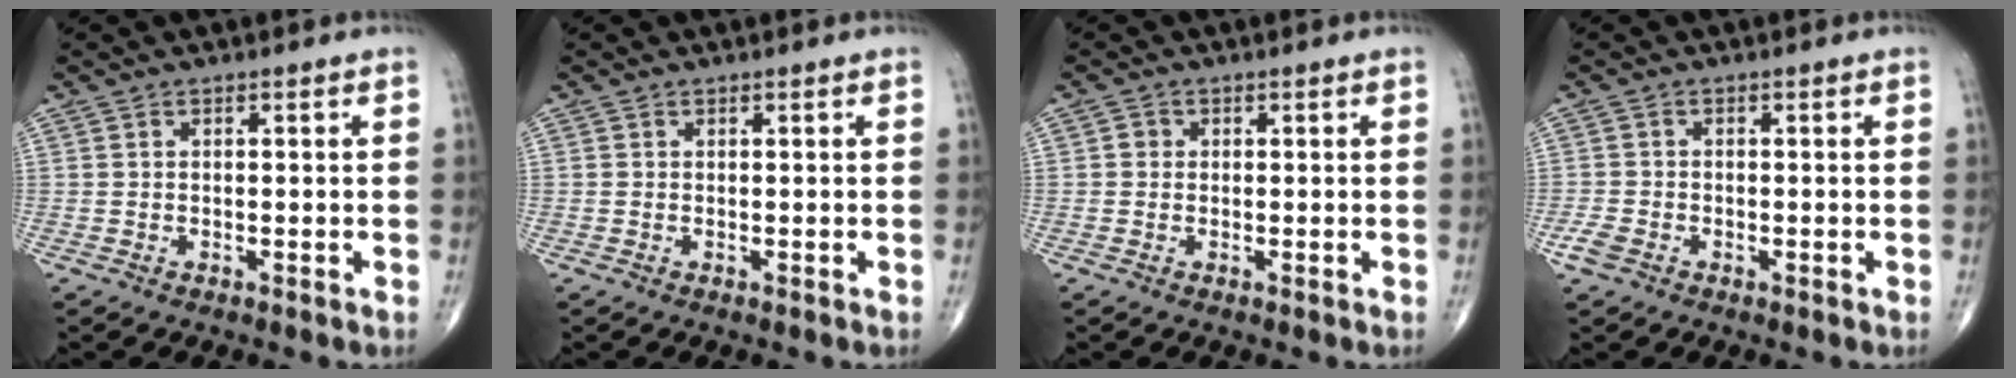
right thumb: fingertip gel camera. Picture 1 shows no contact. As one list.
[{"total": 0.0}, {"total": 1.3, "force": [0.0, 1.2, 0.4], "torque": [0.000, 0.003, -0.001]}, {"total": 2.7, "force": [-1.4, 1.8, 1.5], "torque": [-0.034, 0.004, -0.028]}]